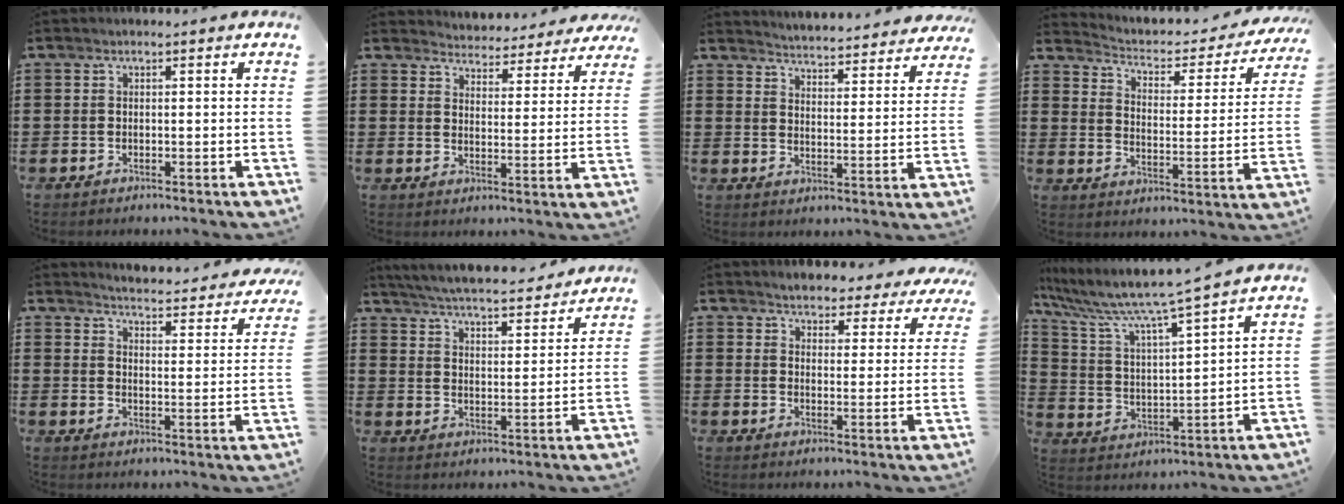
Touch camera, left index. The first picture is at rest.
{"total": 4.1, "force": [4.1, 0.2, -0.2], "torque": [-0.011, -0.033, 0.069]}
{"total": 4.1, "force": [4.0, -0.5, -0.1], "torque": [-0.020, -0.035, 0.067]}
{"total": 2.3, "force": [1.8, 1.0, 0.9], "torque": [-0.035, -0.023, 0.019]}
{"total": 3.9, "force": [3.8, -0.6, 0.5], "torque": [-0.022, -0.041, 0.058]}
{"total": 5.6, "force": [5.4, -0.2, 1.4], "torque": [-0.052, -0.040, 0.090]}
{"total": 3.8, "force": [3.8, 0.5, -0.1], "torque": [-0.021, -0.018, 0.065]}
{"total": 8.1, "force": [6.9, -0.1, 4.3], "torque": [-0.115, -0.047, 0.109]}